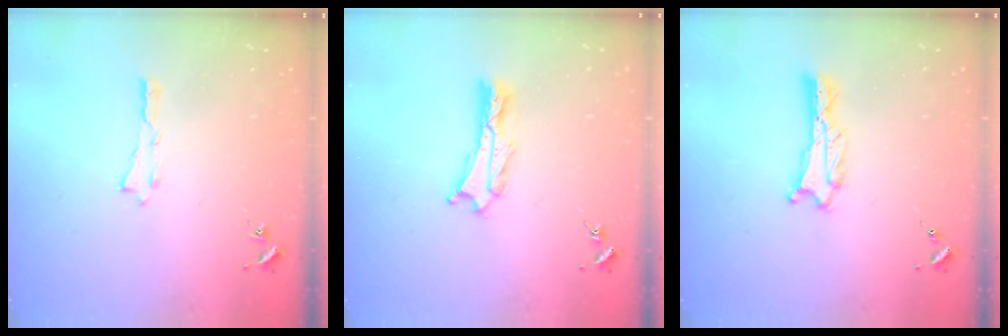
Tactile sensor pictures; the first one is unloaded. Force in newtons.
{"total": 1.2, "press": 1.2, "slide": 0.2}
{"total": 0.7, "press": 0.7, "slide": 0.1}